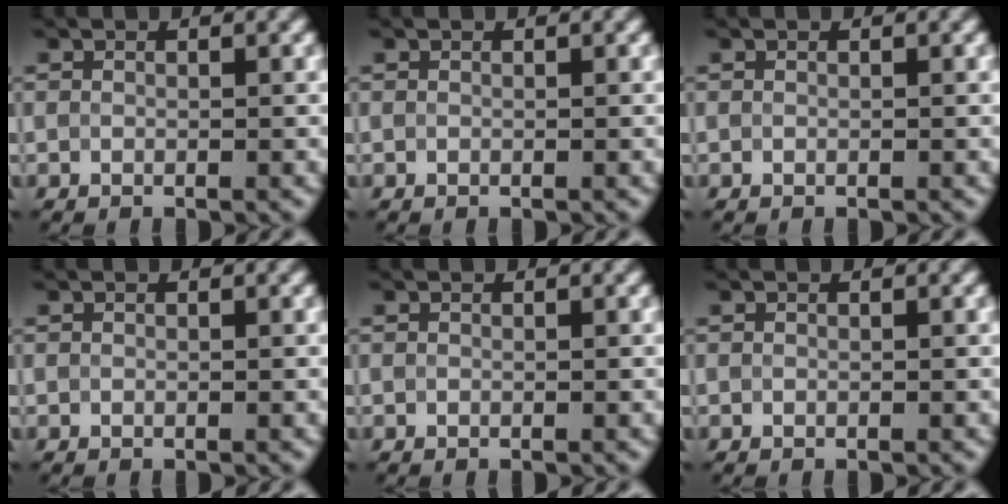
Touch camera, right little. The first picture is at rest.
{"total": 0.0}
{"total": 0.0}
{"total": 0.0}
{"total": 0.0}
{"total": 0.0}